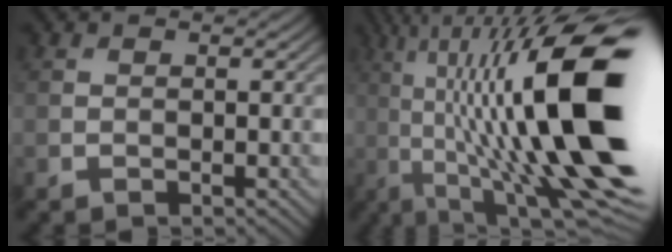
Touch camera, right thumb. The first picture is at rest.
{"total": 20.4, "force": [1.2, 5.5, 19.5], "torque": [-0.311, 0.031, 0.030]}